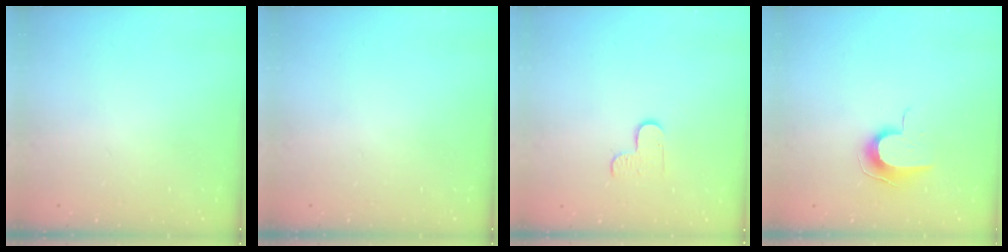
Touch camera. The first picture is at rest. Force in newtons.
{"total": 0.0}
{"total": 3.7, "press": 3.7, "slide": 0.4}
{"total": 9.0, "press": 9.0, "slide": 1.0}